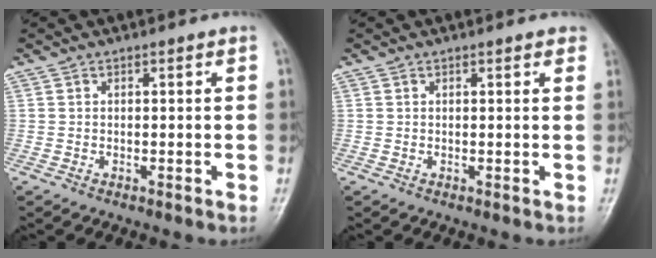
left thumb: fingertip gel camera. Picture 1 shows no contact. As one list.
[{"total": 1.5, "force": [1.1, 0.6, 0.8], "torque": [-0.003, -0.001, 0.007]}]